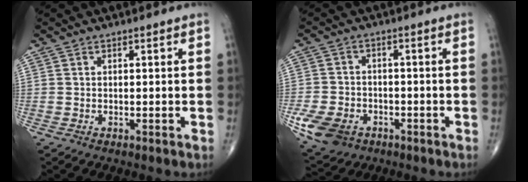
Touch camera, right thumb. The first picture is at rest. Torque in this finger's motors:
{"motor_torque": [1.16, 0.74, 0.43, -0.91, 0.08]}